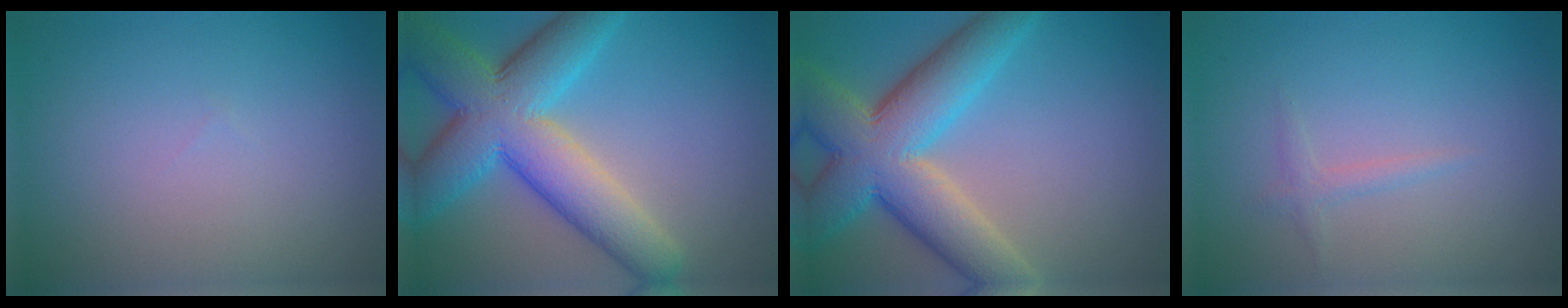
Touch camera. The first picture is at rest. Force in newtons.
{"total": 10.4, "press": 10.4, "slide": 0.1}
{"total": 8.9, "press": 8.8, "slide": 0.8}
{"total": 1.0, "press": 1.0, "slide": 0.0}